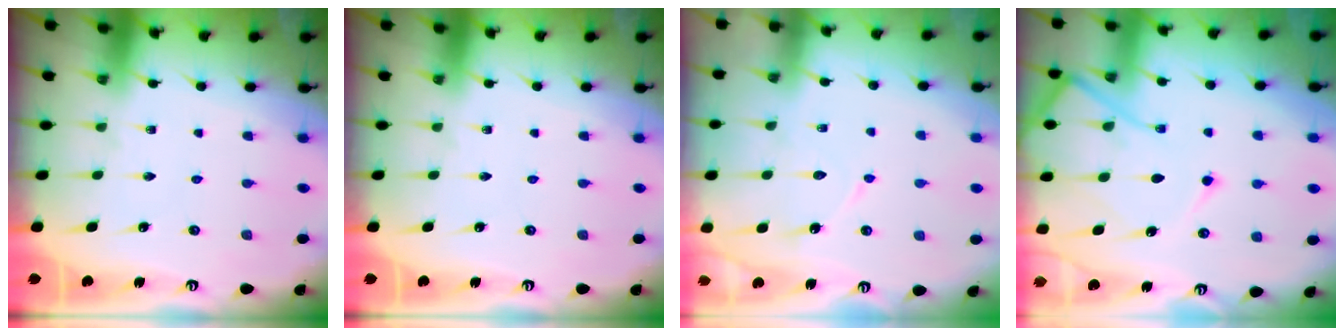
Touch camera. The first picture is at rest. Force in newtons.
{"total": 0.0}
{"total": 7.5, "press": 7.5, "slide": 0.6}
{"total": 12.1, "press": 12.0, "slide": 1.3}